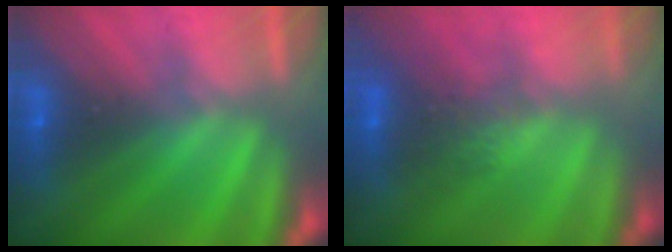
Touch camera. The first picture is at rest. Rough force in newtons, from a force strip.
{"total": 2.7}